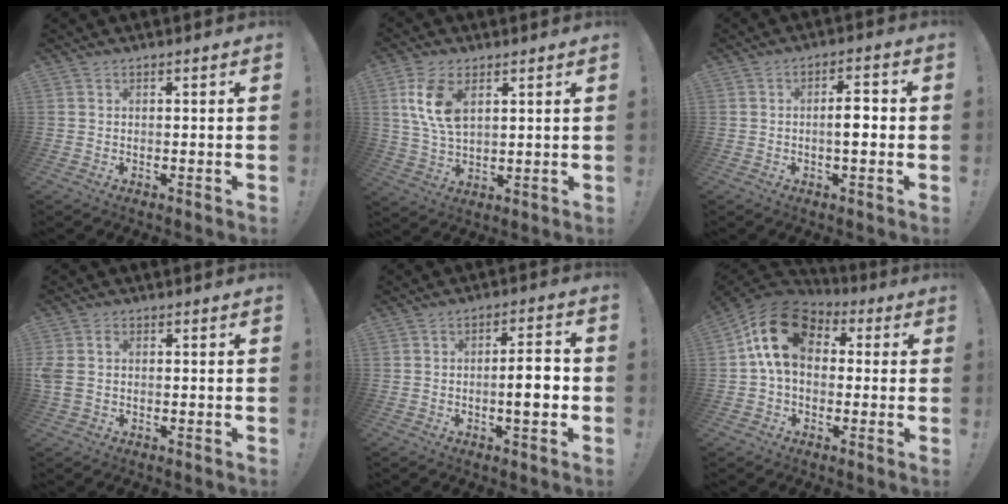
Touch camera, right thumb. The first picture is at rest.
{"total": 10.9, "force": [4.4, 6.2, 7.9], "torque": [-0.161, -0.008, 0.080]}
{"total": 5.5, "force": [-0.7, 1.9, 5.1], "torque": [-0.077, 0.005, -0.018]}
{"total": 3.2, "force": [-0.2, 2.3, 2.2], "torque": [-0.052, 0.010, -0.002]}
{"total": 7.4, "force": [-1.7, 1.8, 7.0], "torque": [-0.098, 0.003, -0.031]}
{"total": 16.3, "force": [4.1, 11.1, 11.3], "torque": [-0.185, 0.009, 0.076]}